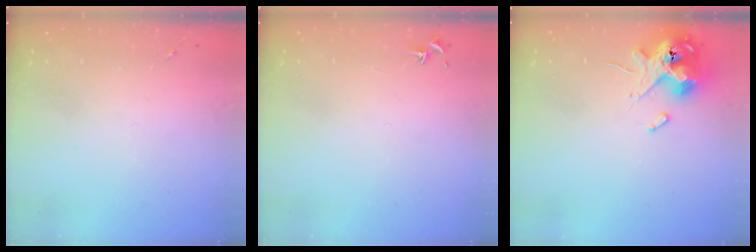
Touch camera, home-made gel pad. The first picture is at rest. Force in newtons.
{"total": 0.8, "press": 0.7, "slide": 0.3}
{"total": 14.6, "press": 14.4, "slide": 2.8}